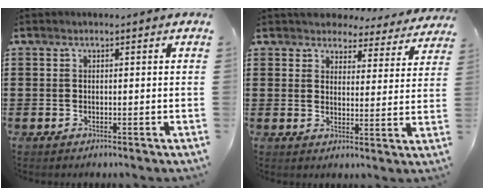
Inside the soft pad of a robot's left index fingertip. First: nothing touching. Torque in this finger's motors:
{"motor_torque": [0.00, -2.14, -0.75, 0.00]}